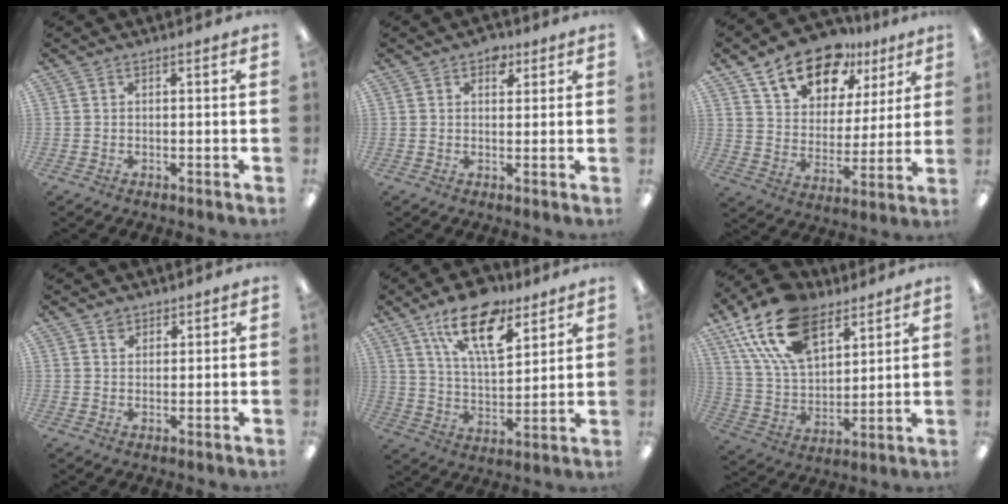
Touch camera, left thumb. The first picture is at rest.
{"total": 3.8, "force": [2.0, 2.6, 1.9], "torque": [-0.011, -0.005, 0.029]}
{"total": 16.0, "force": [11.1, 9.4, 6.8], "torque": [-0.114, -0.057, 0.203]}
{"total": 2.4, "force": [1.9, 1.5, 0.1], "torque": [0.011, -0.009, 0.034]}
{"total": 17.6, "force": [11.2, 7.6, 11.4], "torque": [-0.182, -0.051, 0.191]}
{"total": 20.4, "force": [12.0, 11.2, 12.1], "torque": [-0.248, -0.042, 0.220]}